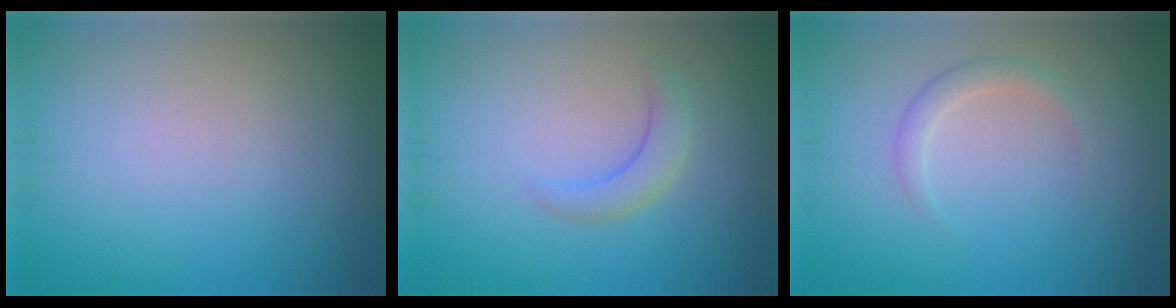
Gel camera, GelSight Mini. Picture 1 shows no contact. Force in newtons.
{"total": 2.1, "press": 2.1, "slide": 0.3}
{"total": 1.6, "press": 1.6, "slide": 0.1}